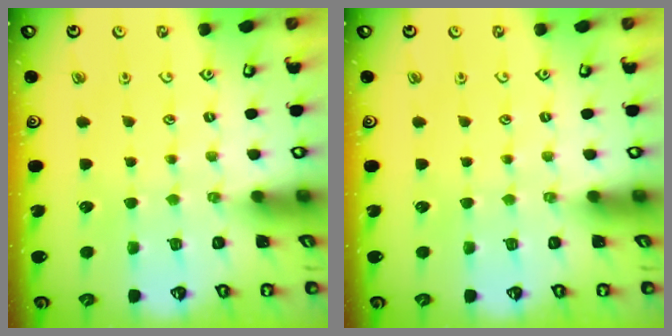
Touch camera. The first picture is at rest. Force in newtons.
{"total": 0.0}